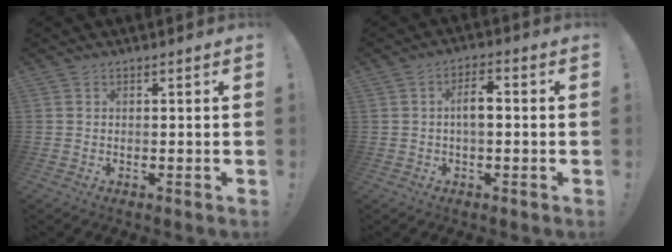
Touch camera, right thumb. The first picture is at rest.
{"total": 5.6, "force": [-0.4, 2.3, 5.1], "torque": [-0.087, 0.012, -0.007]}